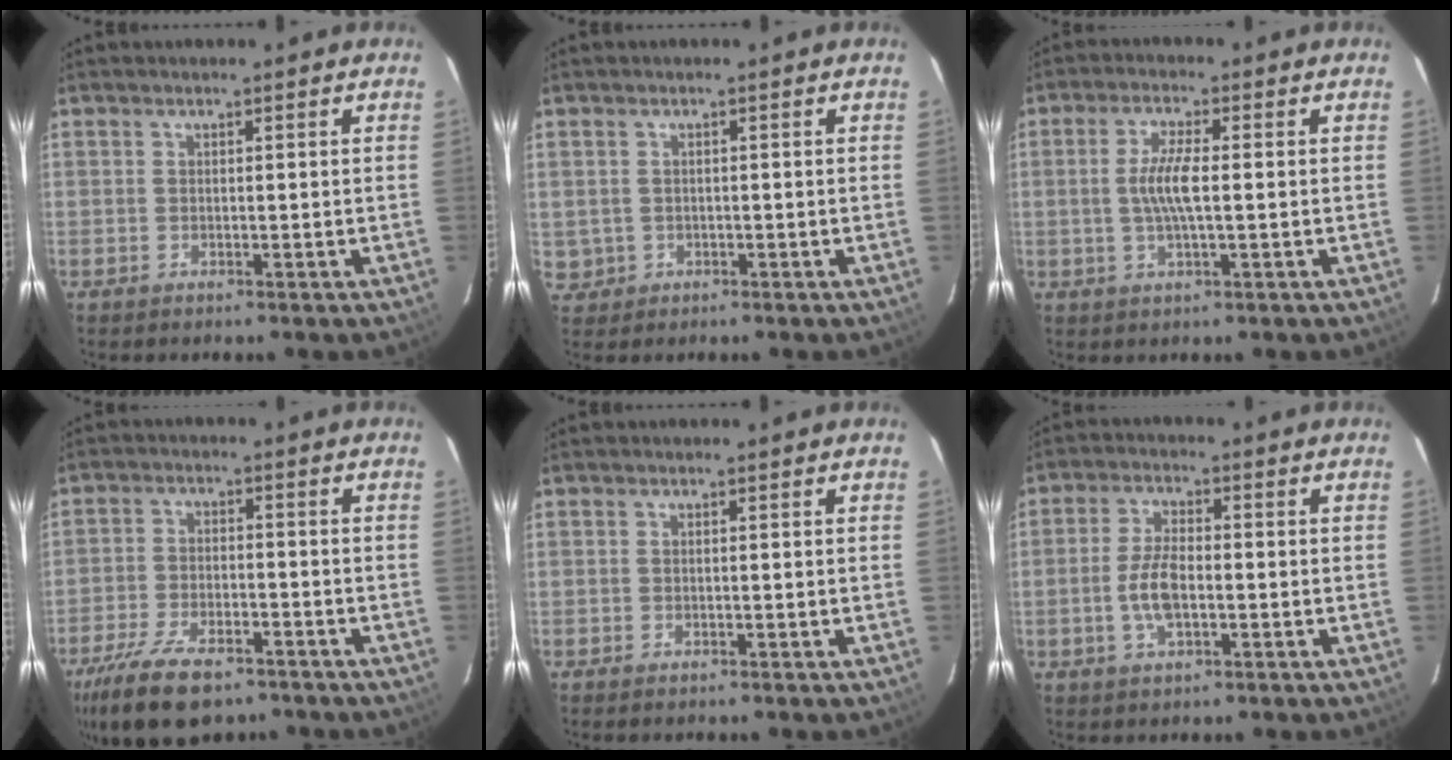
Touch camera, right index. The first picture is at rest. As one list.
[{"total": 3.0, "force": [-0.2, 3.0, 0.5], "torque": [-0.010, 0.003, 0.007]}, {"total": 5.8, "force": [-0.1, 1.2, 5.7], "torque": [-0.110, 0.000, -0.001]}, {"total": 14.8, "force": [-10.6, 6.1, 8.4], "torque": [-0.191, -0.030, -0.183]}, {"total": 0.0}, {"total": 6.4, "force": [-1.5, 2.8, 5.6], "torque": [-0.116, 0.003, -0.027]}]